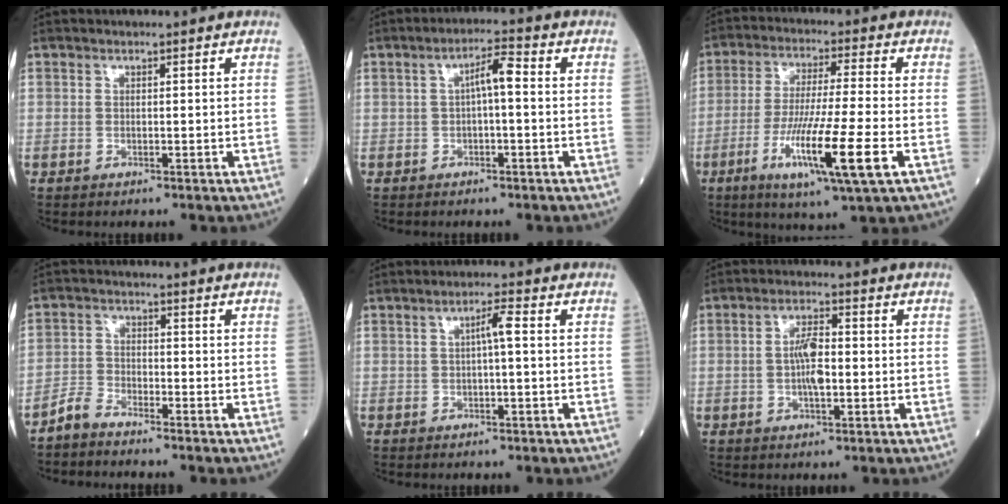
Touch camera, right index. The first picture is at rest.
{"total": 3.8, "force": [0.4, 0.8, 3.7], "torque": [-0.056, 0.017, 0.002]}
{"total": 13.4, "force": [-4.8, -0.2, 12.5], "torque": [-0.234, -0.027, -0.086]}
{"total": 3.0, "force": [-2.9, 0.7, 0.4], "torque": [-0.007, -0.003, -0.062]}
{"total": 2.6, "force": [0.5, 0.3, 2.5], "torque": [-0.040, 0.010, 0.007]}
{"total": 5.0, "force": [-0.3, 1.4, 4.7], "torque": [-0.092, 0.005, -0.008]}